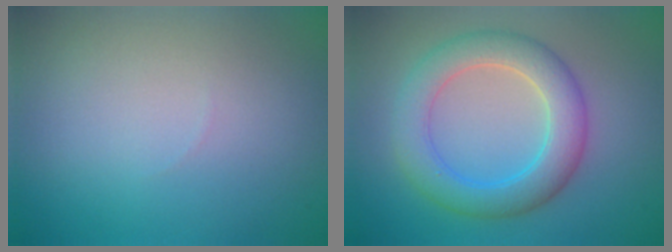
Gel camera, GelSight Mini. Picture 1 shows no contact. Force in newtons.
{"total": 5.7, "press": 5.7, "slide": 0.1}